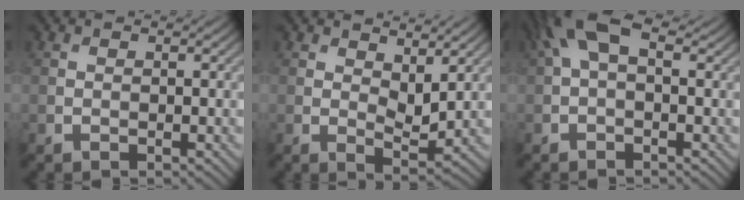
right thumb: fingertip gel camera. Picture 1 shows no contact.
{"total": 4.3, "force": [2.1, 2.0, 3.2], "torque": [-0.055, -0.007, 0.036]}
{"total": 6.4, "force": [2.2, 3.0, 5.2], "torque": [-0.111, 0.021, 0.033]}